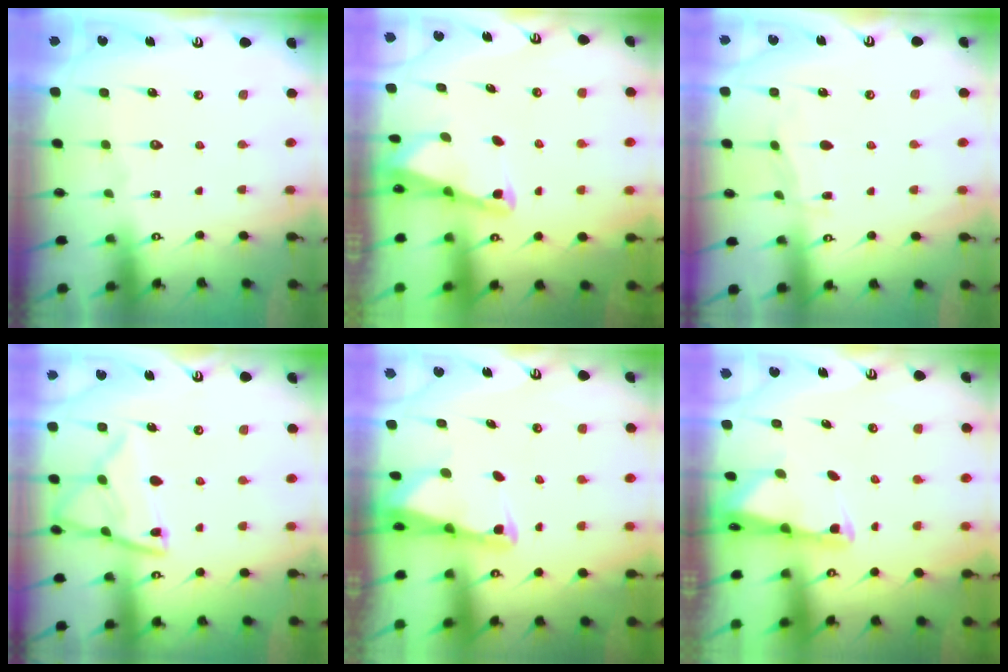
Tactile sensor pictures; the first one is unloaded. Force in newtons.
{"total": 2.1, "press": 2.1, "slide": 0.3}
{"total": 2.9, "press": 2.9, "slide": 0.3}
{"total": 12.1, "press": 12.0, "slide": 1.1}
{"total": 2.4, "press": 2.4, "slide": 0.2}
{"total": 1.9, "press": 1.9, "slide": 0.4}